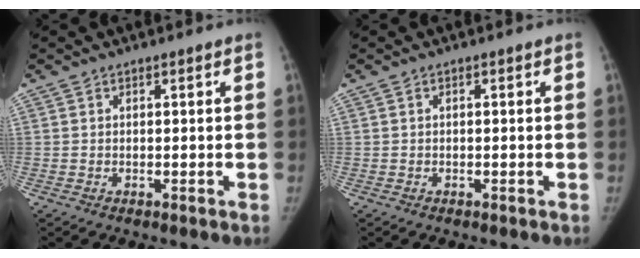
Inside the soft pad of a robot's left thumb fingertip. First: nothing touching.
{"total": 0.0}